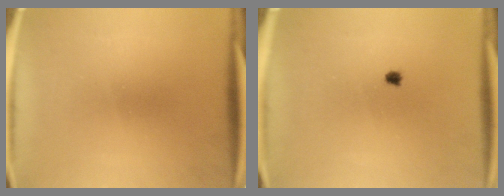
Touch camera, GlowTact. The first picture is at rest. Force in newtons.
{"total": 0.6}